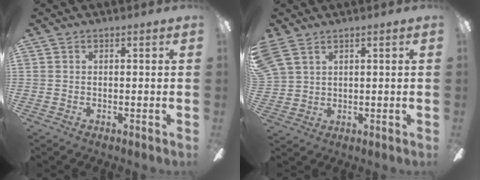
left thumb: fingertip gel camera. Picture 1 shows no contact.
{"total": 4.6, "force": [3.3, 2.6, 1.9], "torque": [-0.044, -0.001, 0.067]}